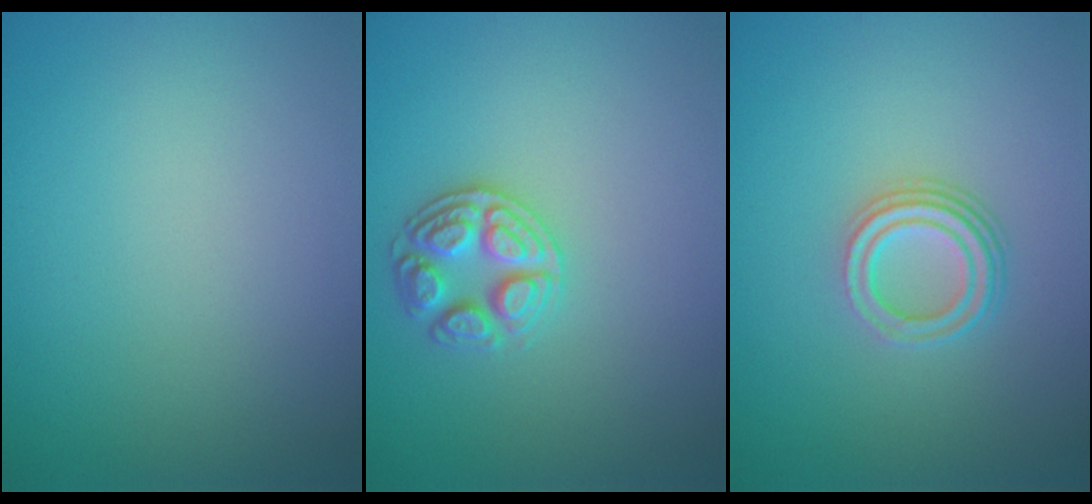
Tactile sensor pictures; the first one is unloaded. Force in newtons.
{"total": 2.8, "press": 2.7, "slide": 0.6}
{"total": 3.3, "press": 2.4, "slide": 2.3}